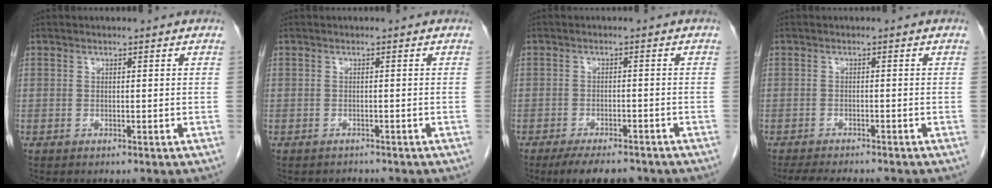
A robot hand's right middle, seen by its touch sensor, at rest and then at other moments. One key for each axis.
{"total": 1.3, "fx": -1.2, "fy": 0.4, "fz": -0.3, "tx": -0.001, "ty": -0.003, "tz": -0.020}
{"total": 7.5, "fx": -6.1, "fy": 2.4, "fz": 3.6, "tx": -0.051, "ty": -0.005, "tz": -0.093}
{"total": 7.2, "fx": -6.5, "fy": 1.2, "fz": 3.0, "tx": -0.043, "ty": -0.011, "tz": -0.096}